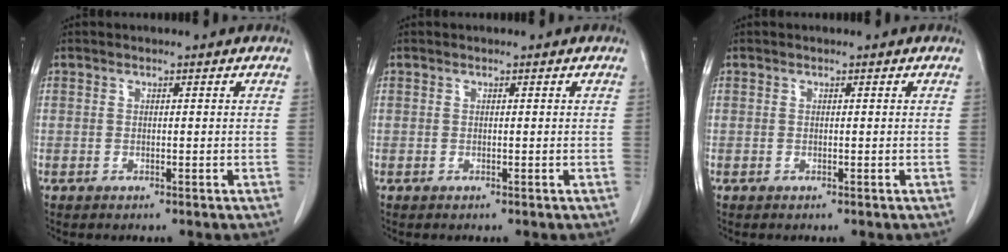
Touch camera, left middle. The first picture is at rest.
{"total": 0.0}
{"total": 0.0}